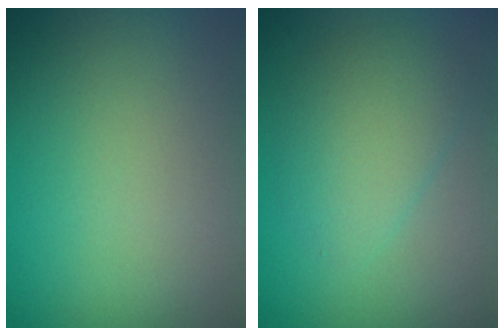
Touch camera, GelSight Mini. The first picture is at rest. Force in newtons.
{"total": 3.4, "press": 3.4, "slide": 0.1}